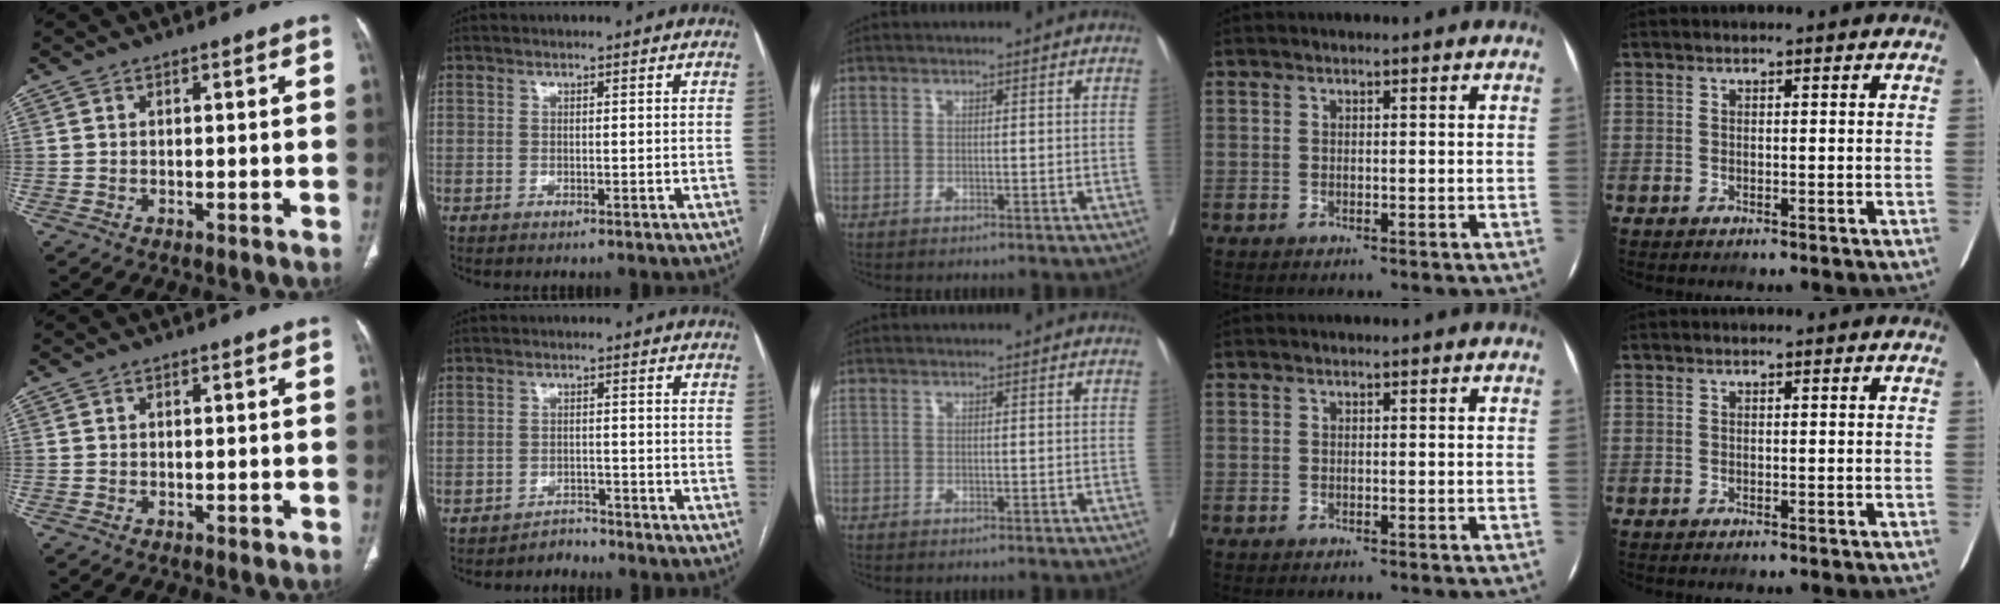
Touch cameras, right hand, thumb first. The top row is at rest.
{"thumb": {"total": 0.6, "force": [-0.2, 0.4, 0.4], "torque": [-0.004, 0.000, -0.004]}, "index": {"total": 2.2, "force": [-2.0, 0.7, -0.6], "torque": [0.014, -0.001, -0.031]}}